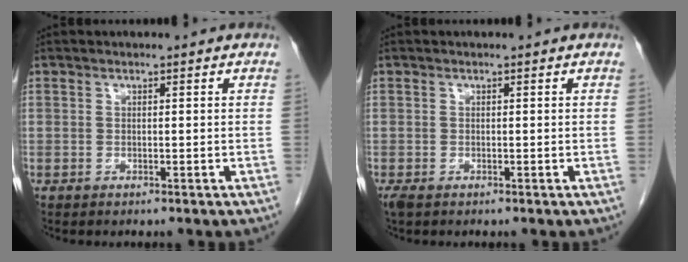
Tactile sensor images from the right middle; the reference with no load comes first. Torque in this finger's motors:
{"motor_torque": [0.27, -0.03, 0.04, 0.02]}